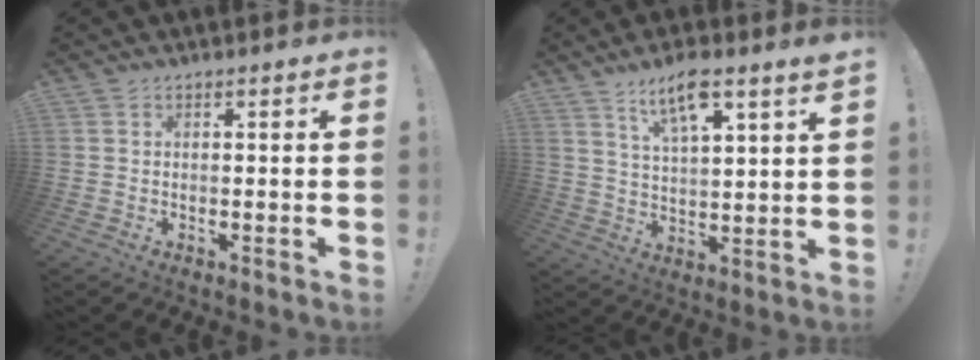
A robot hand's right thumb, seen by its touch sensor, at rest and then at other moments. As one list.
[{"total": 10.7, "force": [7.0, 2.1, 7.8], "torque": [-0.131, -0.029, 0.117]}]